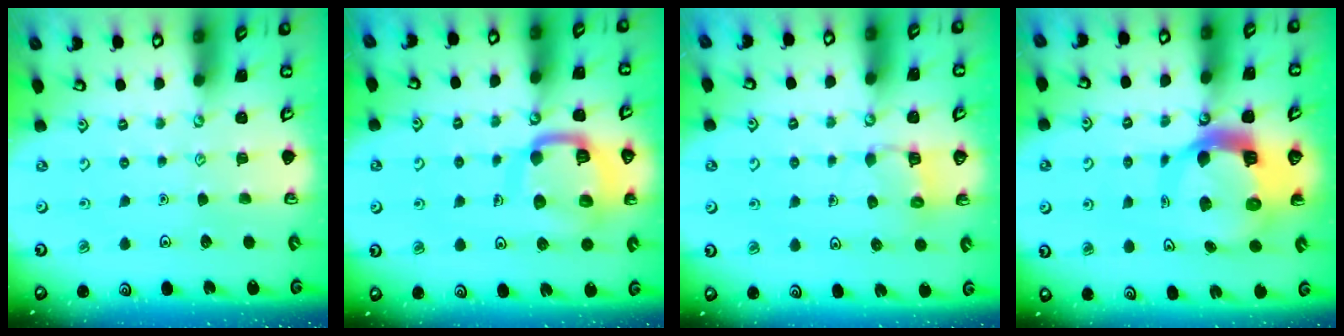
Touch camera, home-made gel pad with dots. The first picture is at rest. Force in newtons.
{"total": 13.1, "press": 13.1, "slide": 1.1}
{"total": 7.7, "press": 7.7, "slide": 0.2}
{"total": 11.2, "press": 11.1, "slide": 1.7}